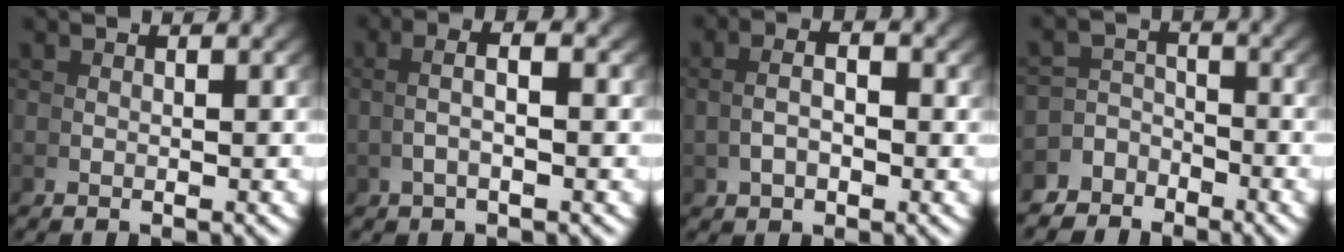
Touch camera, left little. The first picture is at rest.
{"total": 2.6, "force": [0.5, 0.4, 2.6], "torque": [-0.043, 0.008, 0.009]}
{"total": 2.7, "force": [0.3, 1.3, 2.4], "torque": [-0.036, 0.000, 0.010]}
{"total": 4.5, "force": [-2.7, 3.4, 1.1], "torque": [-0.009, -0.010, -0.052]}